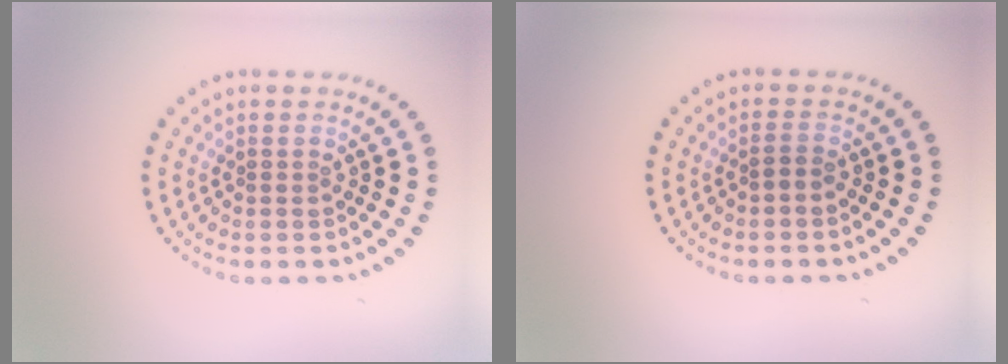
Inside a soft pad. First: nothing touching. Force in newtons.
{"total": 0.8, "press": 0.6, "slide": 0.5}